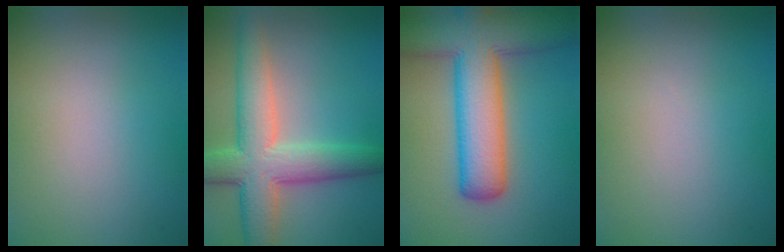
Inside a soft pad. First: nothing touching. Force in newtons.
{"total": 7.5, "press": 7.5, "slide": 0.2}
{"total": 10.4, "press": 10.4, "slide": 0.6}
{"total": 0.0}